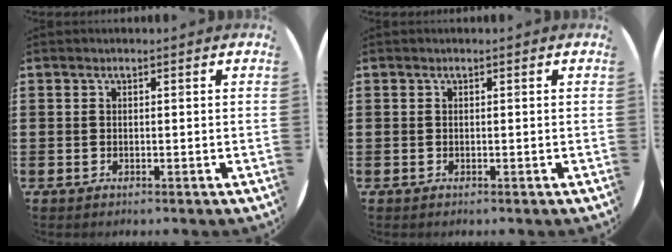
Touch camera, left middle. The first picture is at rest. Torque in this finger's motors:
{"motor_torque": [0.36, -0.50, 0.00, -0.01]}